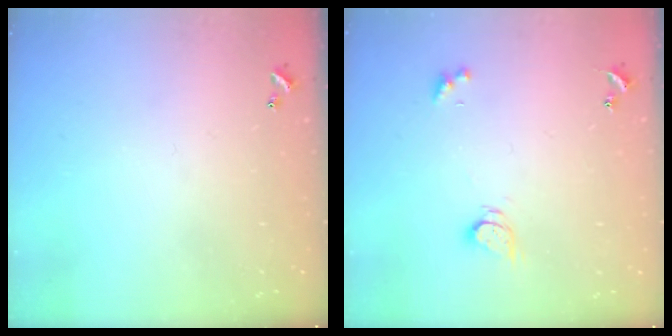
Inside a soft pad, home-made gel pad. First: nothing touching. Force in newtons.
{"total": 2.5, "press": 2.5, "slide": 0.4}